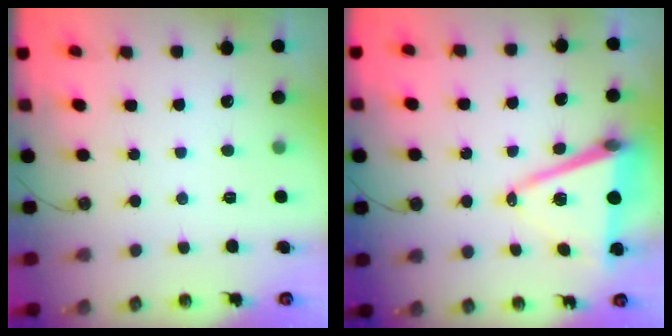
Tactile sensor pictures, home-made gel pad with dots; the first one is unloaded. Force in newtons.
{"total": 12.0, "press": 11.3, "slide": 4.0}